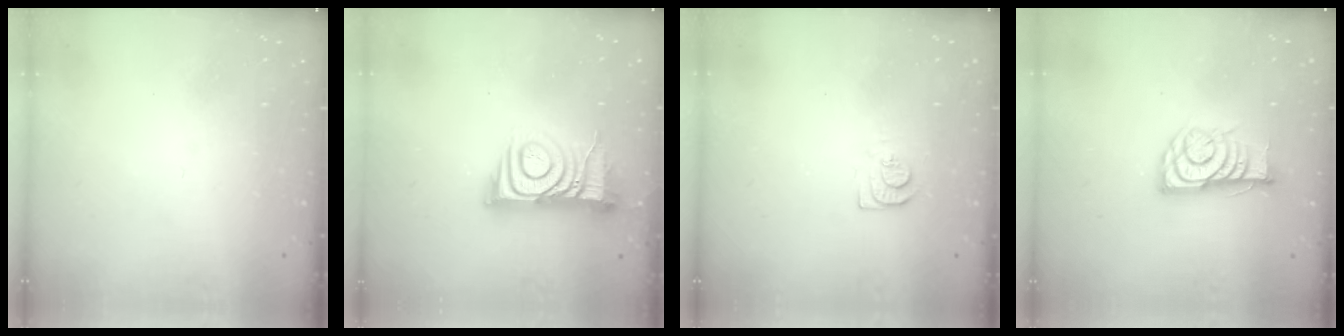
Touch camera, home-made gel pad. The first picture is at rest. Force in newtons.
{"total": 12.0, "press": 12.0, "slide": 1.1}
{"total": 6.7, "press": 6.6, "slide": 0.7}
{"total": 11.5, "press": 11.4, "slide": 0.5}